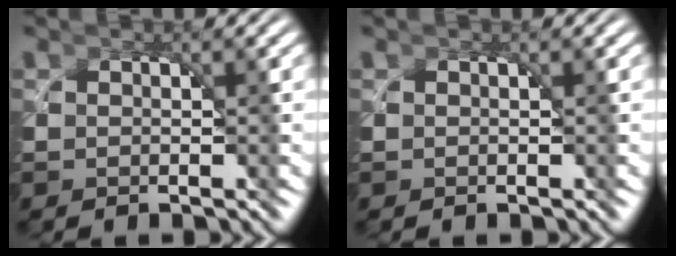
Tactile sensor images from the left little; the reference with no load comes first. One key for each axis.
{"total": 0.0}